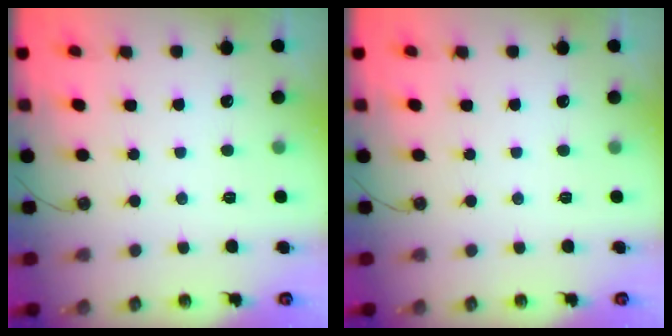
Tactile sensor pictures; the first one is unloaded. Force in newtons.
{"total": 0.0}